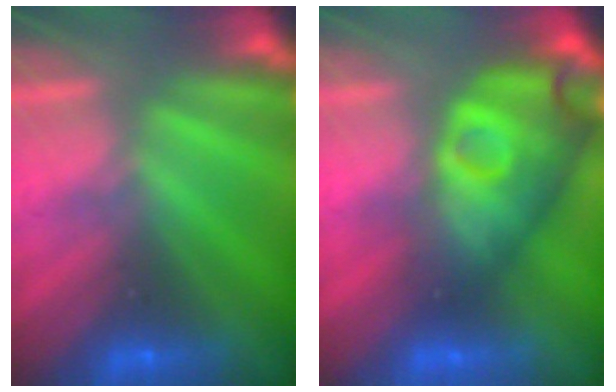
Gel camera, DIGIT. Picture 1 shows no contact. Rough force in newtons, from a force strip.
{"total": 4.6}